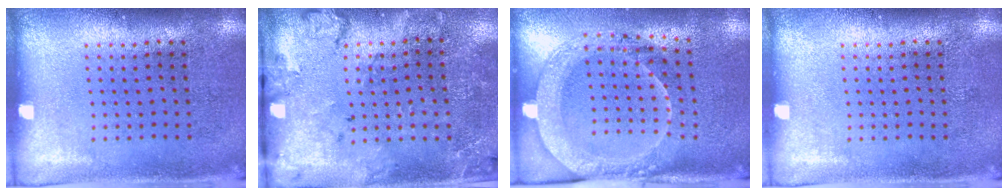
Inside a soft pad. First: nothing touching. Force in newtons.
{"total": 1.8, "press": 1.6, "slide": 0.8}
{"total": 2.1, "press": 2.1, "slide": 0.4}
{"total": 0.0}